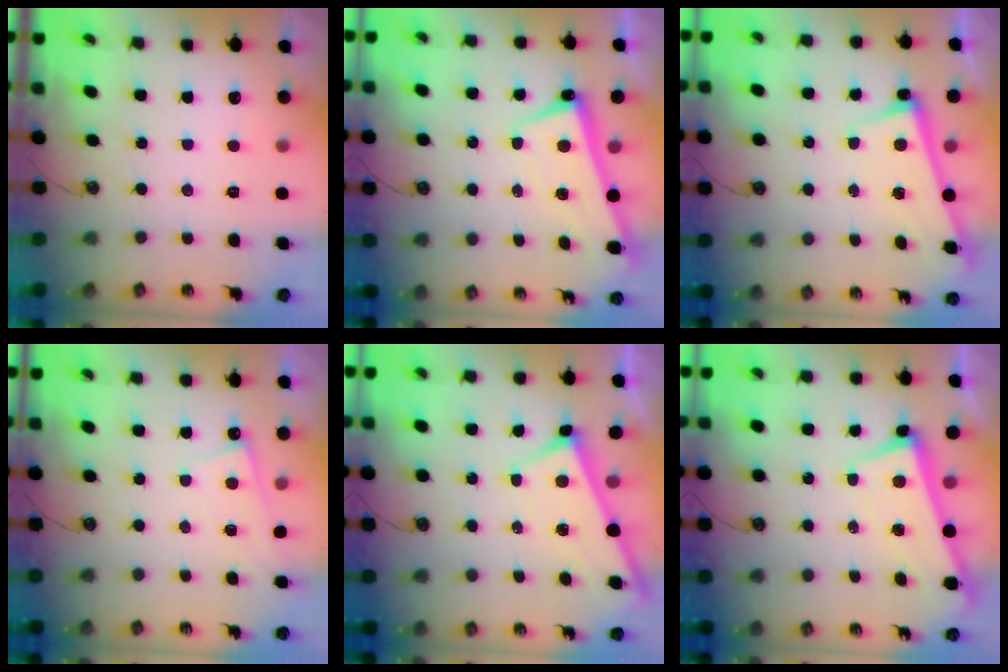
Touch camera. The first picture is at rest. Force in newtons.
{"total": 2.8, "press": 2.7, "slide": 0.7}
{"total": 2.7, "press": 2.6, "slide": 0.7}
{"total": 0.7, "press": 0.7, "slide": 0.3}
{"total": 2.6, "press": 2.6, "slide": 0.4}
{"total": 1.5, "press": 0.4, "slide": 1.5}